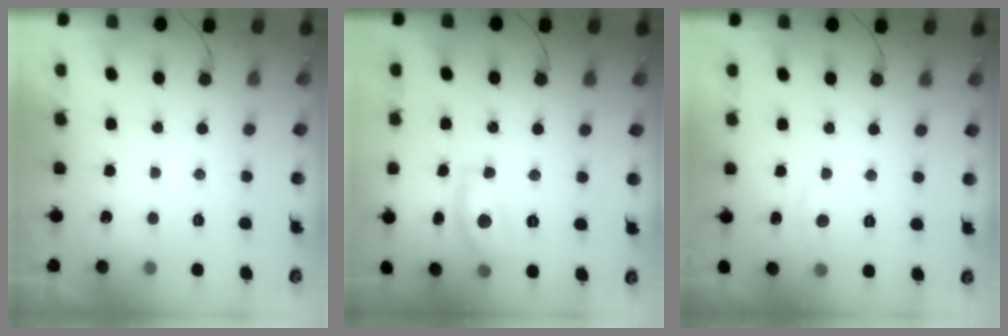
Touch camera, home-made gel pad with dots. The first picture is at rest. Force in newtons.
{"total": 10.5, "press": 10.5, "slide": 0.4}
{"total": 4.8, "press": 4.7, "slide": 0.6}